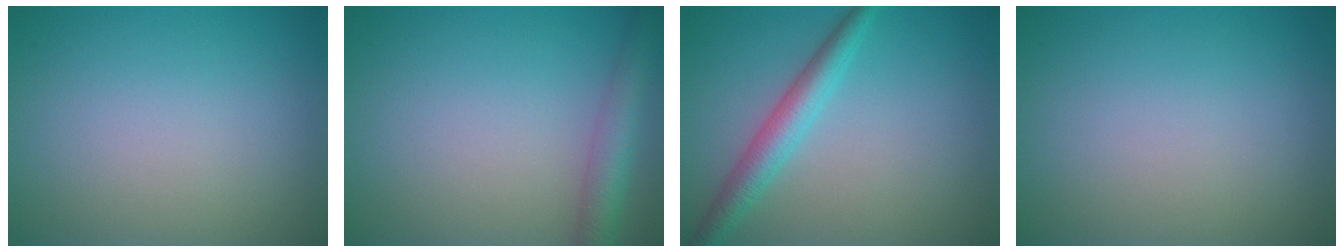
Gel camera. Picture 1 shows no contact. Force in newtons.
{"total": 3.5, "press": 3.5, "slide": 0.2}
{"total": 3.3, "press": 3.3, "slide": 0.0}
{"total": 0.0}